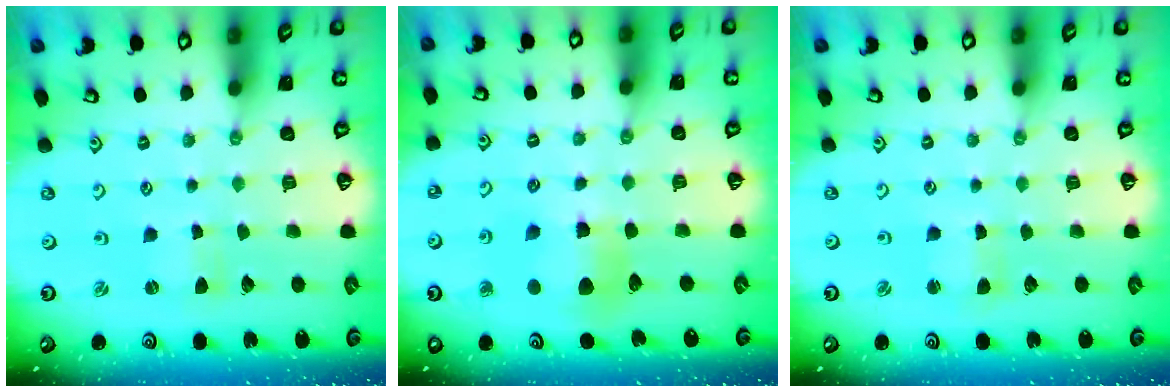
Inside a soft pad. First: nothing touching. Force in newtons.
{"total": 8.9, "press": 8.8, "slide": 1.2}
{"total": 2.2, "press": 2.2, "slide": 0.3}